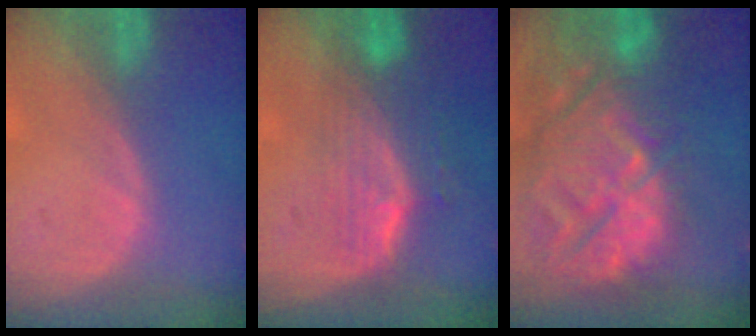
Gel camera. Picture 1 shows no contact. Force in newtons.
{"total": 7.3, "press": 6.5, "slide": 3.3}
{"total": 15.2, "press": 13.1, "slide": 7.8}